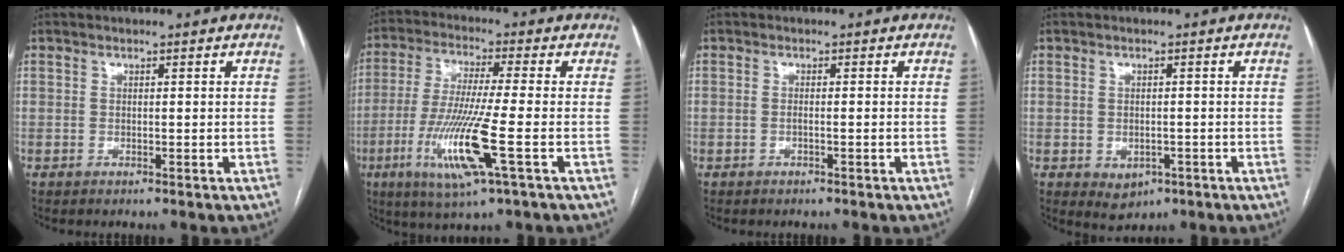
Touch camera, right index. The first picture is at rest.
{"total": 12.9, "force": [-4.1, -0.1, 12.2], "torque": [-0.255, -0.026, -0.081]}
{"total": 0.8, "force": [-0.2, 0.1, 0.8], "torque": [-0.014, 0.000, -0.001]}
{"total": 3.3, "force": [-1.2, 2.5, 1.8], "torque": [-0.022, -0.002, -0.002]}